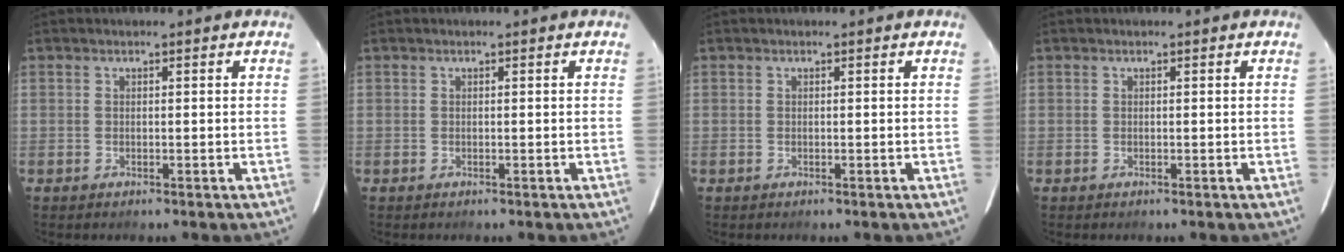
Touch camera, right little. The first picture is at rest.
{"total": 0.0}
{"total": 0.0}
{"total": 0.0}